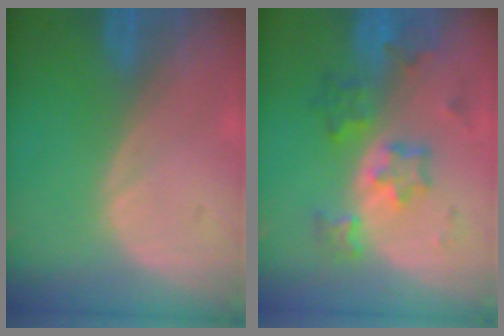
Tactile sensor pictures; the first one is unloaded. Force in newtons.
{"total": 6.3, "press": 6.3, "slide": 0.5}